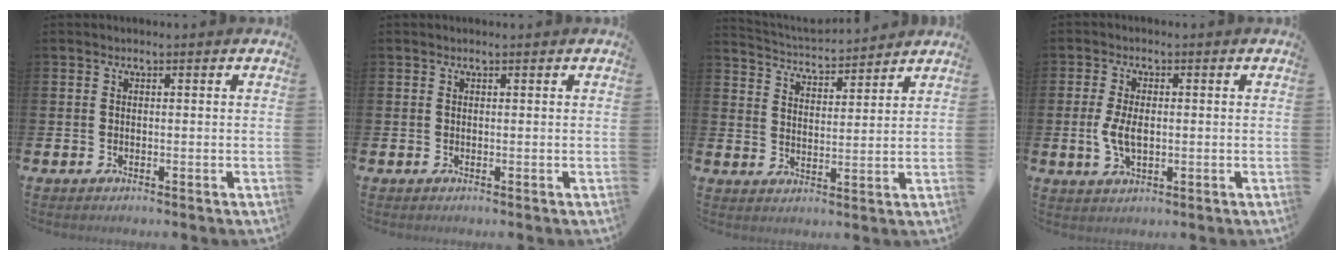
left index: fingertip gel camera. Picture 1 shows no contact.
{"total": 0.0}
{"total": 4.3, "force": [4.3, 0.6, 0.0], "torque": [-0.021, -0.033, 0.073]}
{"total": 4.5, "force": [-0.1, 2.4, 3.8], "torque": [-0.068, 0.000, -0.006]}